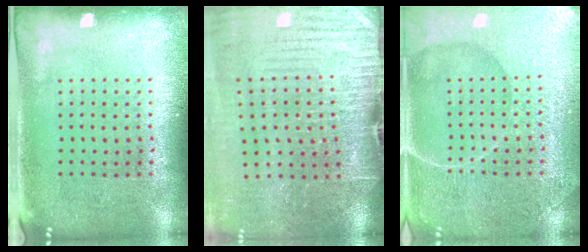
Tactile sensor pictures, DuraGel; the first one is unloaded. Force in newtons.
{"total": 4.1, "press": 3.9, "slide": 1.3}
{"total": 7.0, "press": 6.9, "slide": 1.0}